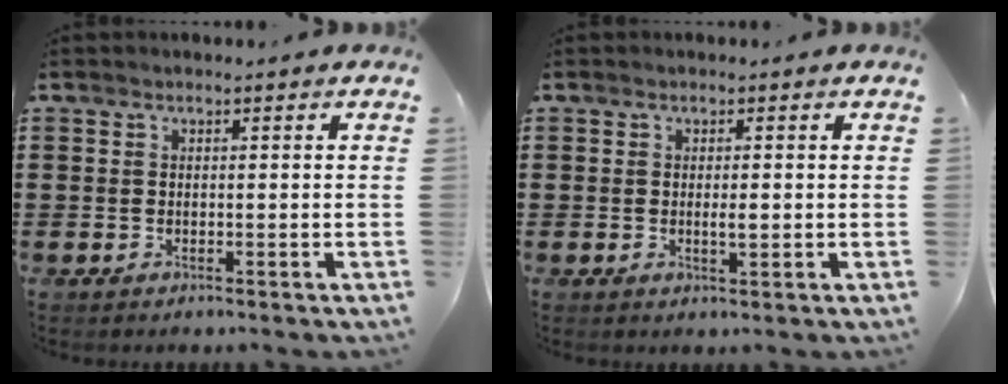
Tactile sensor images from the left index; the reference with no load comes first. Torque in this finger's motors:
{"motor_torque": [0.43, 0.01, 0.04, 0.03]}